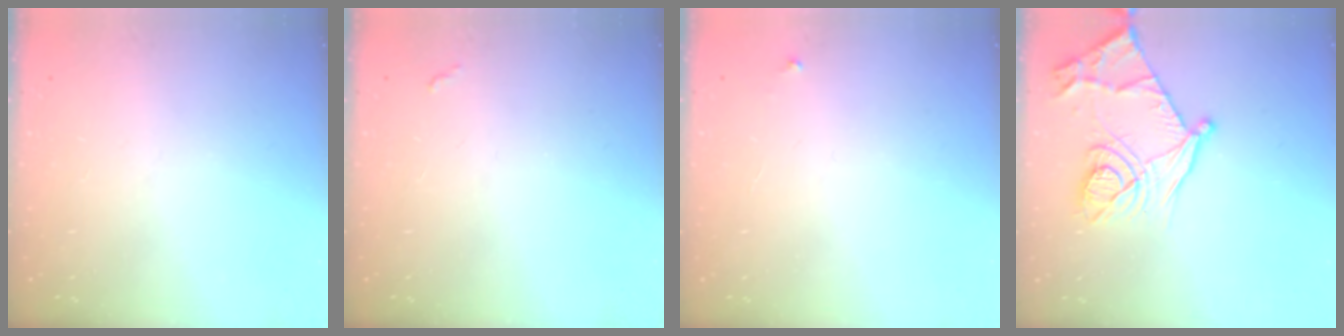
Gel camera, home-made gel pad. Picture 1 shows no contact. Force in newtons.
{"total": 2.8, "press": 2.8, "slide": 0.4}
{"total": 2.2, "press": 2.2, "slide": 0.1}
{"total": 17.1, "press": 17.1, "slide": 1.2}